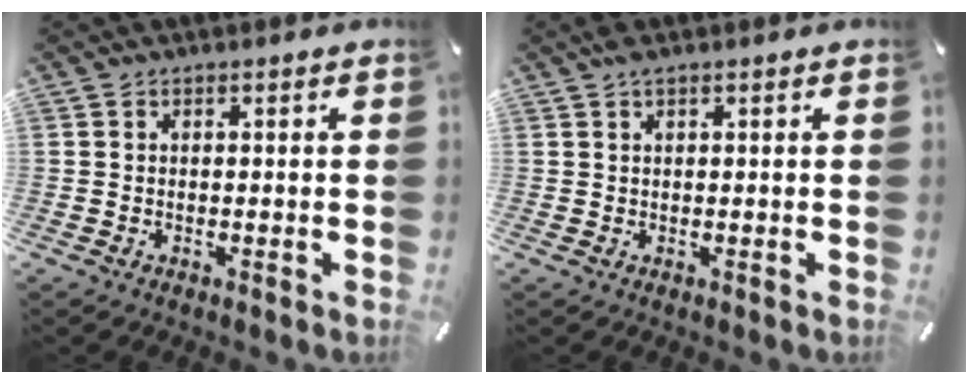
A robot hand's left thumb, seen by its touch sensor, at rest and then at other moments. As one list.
[{"total": 1.4, "force": [0.8, 0.5, 1.1], "torque": [-0.024, 0.002, 0.013]}]